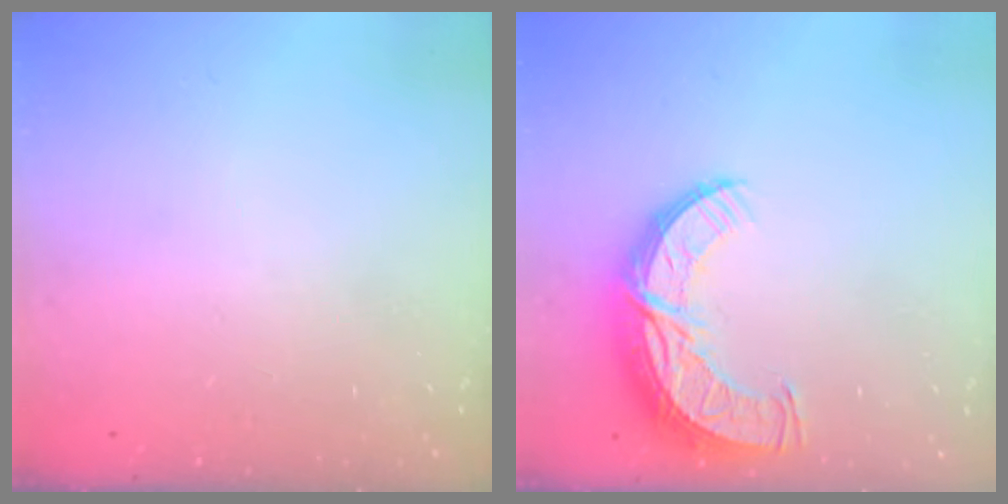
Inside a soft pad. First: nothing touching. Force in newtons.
{"total": 11.7, "press": 11.7, "slide": 0.9}